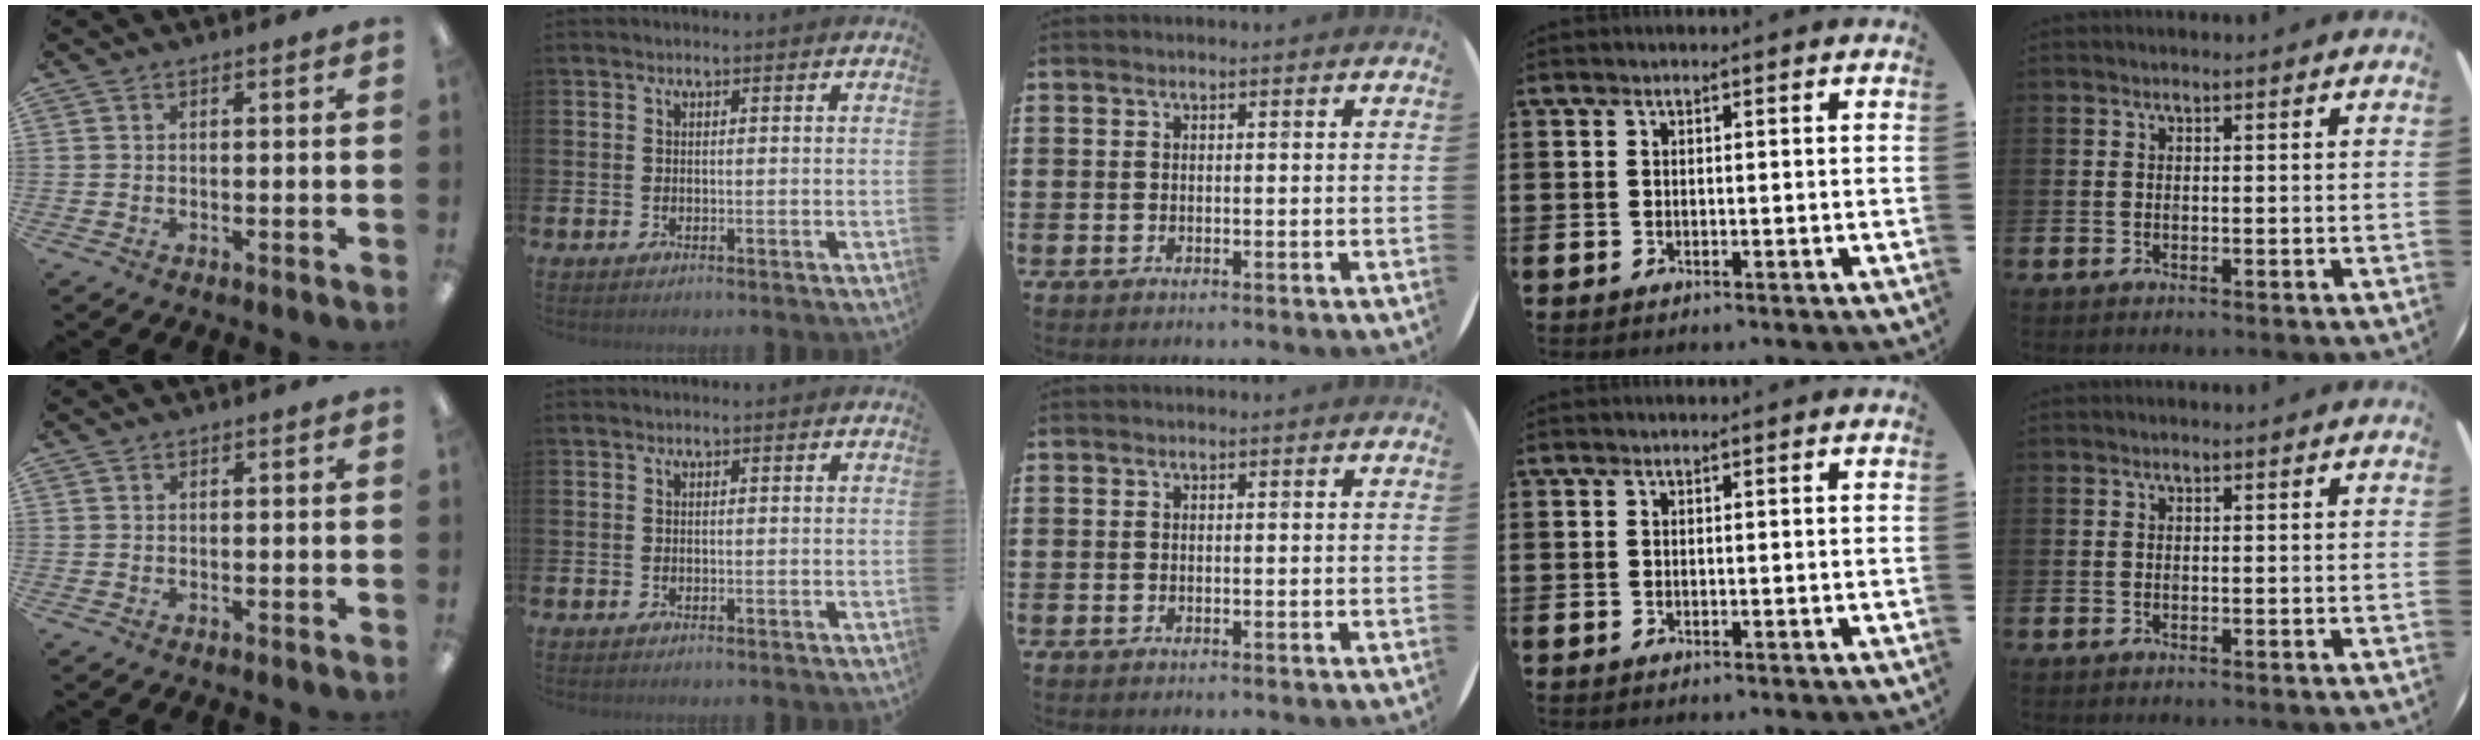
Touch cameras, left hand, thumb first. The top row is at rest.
{}